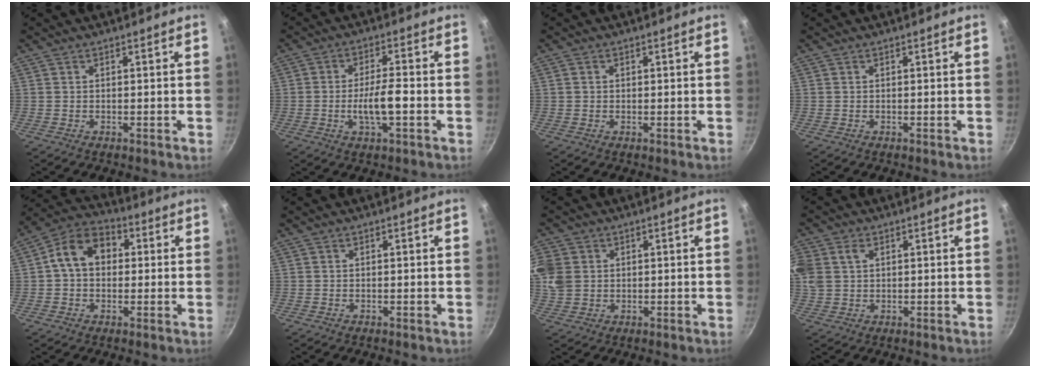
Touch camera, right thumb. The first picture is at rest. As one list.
[{"total": 6.9, "force": [-1.7, 1.9, 6.4], "torque": [-0.111, 0.017, -0.031]}, {"total": 0.8, "force": [0.1, 0.8, 0.3], "torque": [-0.002, 0.003, 0.001]}, {"total": 0.0}, {"total": 10.6, "force": [1.3, 8.0, 6.8], "torque": [-0.083, 0.029, 0.001]}, {"total": 0.0}, {"total": 10.8, "force": [2.0, 9.1, 5.4], "torque": [-0.135, 0.014, 0.040]}, {"total": 11.3, "force": [3.1, 8.9, 6.2], "torque": [-0.158, 0.027, 0.061]}]